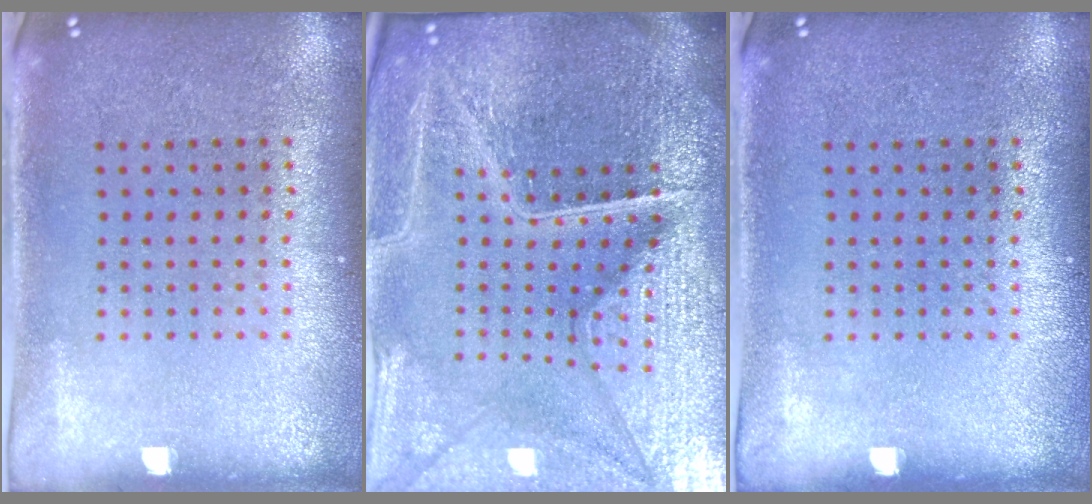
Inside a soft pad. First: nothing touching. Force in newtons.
{"total": 7.0, "press": 6.1, "slide": 3.3}
{"total": 0.0}